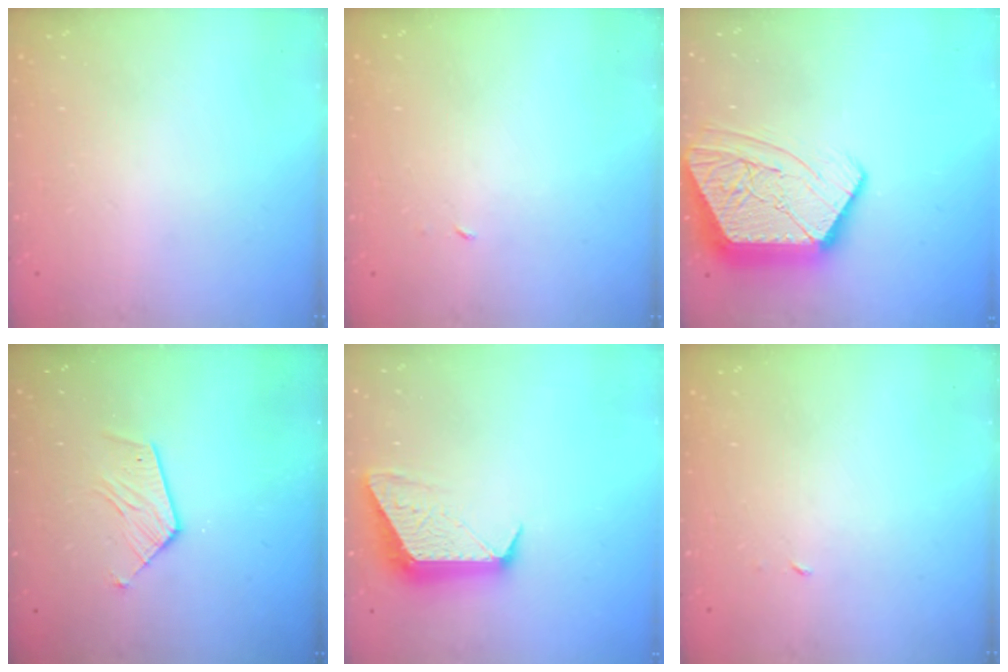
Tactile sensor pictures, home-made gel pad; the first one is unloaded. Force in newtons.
{"total": 1.8, "press": 1.8, "slide": 0.1}
{"total": 19.9, "press": 19.8, "slide": 1.5}
{"total": 7.8, "press": 7.8, "slide": 0.3}
{"total": 10.8, "press": 10.7, "slide": 0.9}
{"total": 1.8, "press": 1.8, "slide": 0.1}